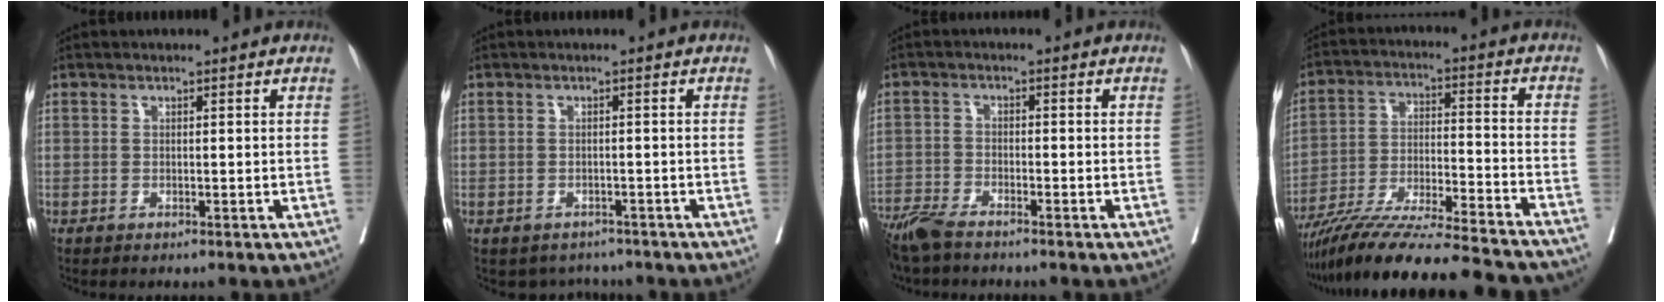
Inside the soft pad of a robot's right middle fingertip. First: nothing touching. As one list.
[{"total": 3.5, "force": [-3.0, 1.7, 0.1], "torque": [0.004, 0.011, -0.039]}, {"total": 6.9, "force": [-5.9, 1.2, 3.4], "torque": [-0.065, -0.017, -0.113]}, {"total": 24.5, "force": [-21.8, 0.9, 11.2], "torque": [-0.168, -0.038, -0.339]}]